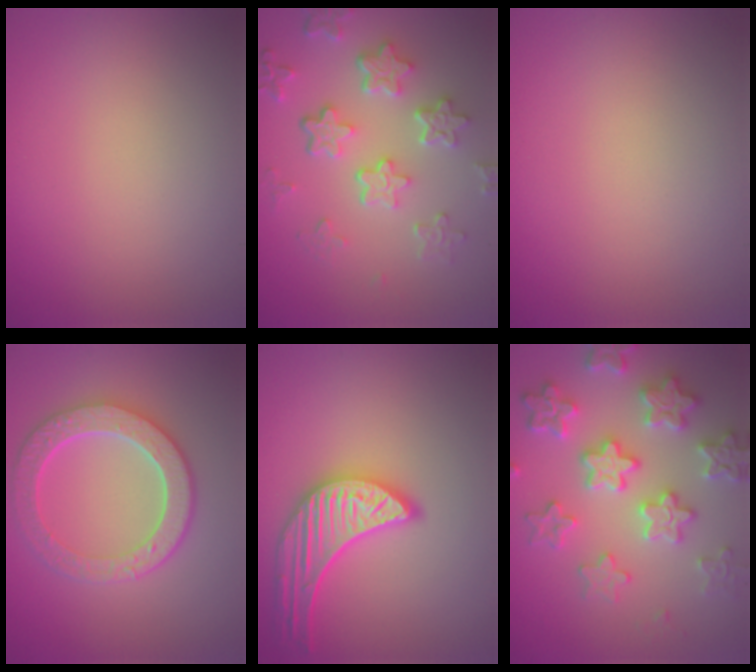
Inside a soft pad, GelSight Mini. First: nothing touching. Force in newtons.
{"total": 5.6, "press": 4.3, "slide": 3.6}
{"total": 0.0}
{"total": 6.2, "press": 5.0, "slide": 3.6}
{"total": 4.5, "press": 4.2, "slide": 1.5}
{"total": 6.2, "press": 6.1, "slide": 1.3}